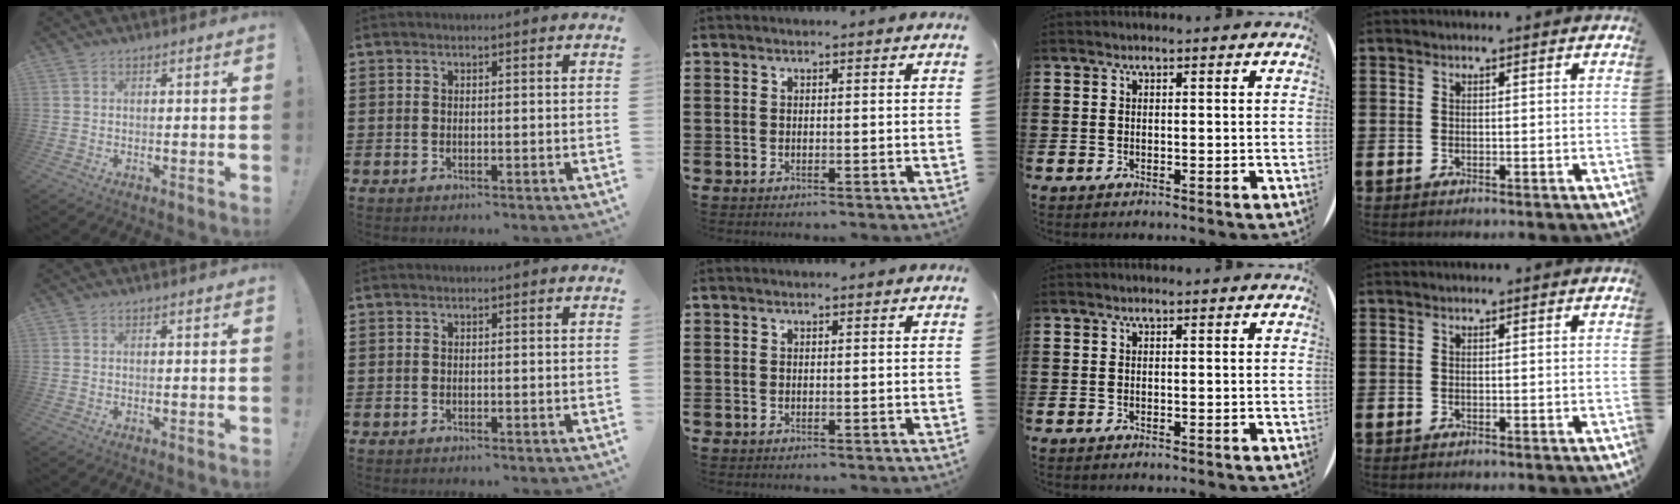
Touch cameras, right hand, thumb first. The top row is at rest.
{}